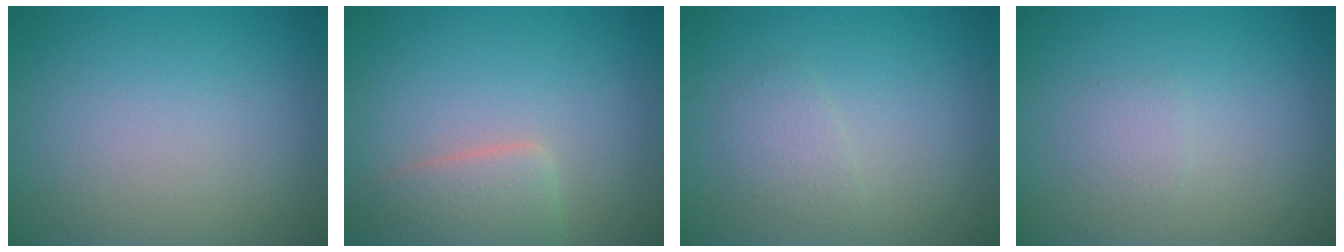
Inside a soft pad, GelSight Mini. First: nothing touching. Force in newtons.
{"total": 3.2, "press": 3.2, "slide": 0.1}
{"total": 1.5, "press": 1.5, "slide": 0.0}
{"total": 1.0, "press": 1.0, "slide": 0.1}